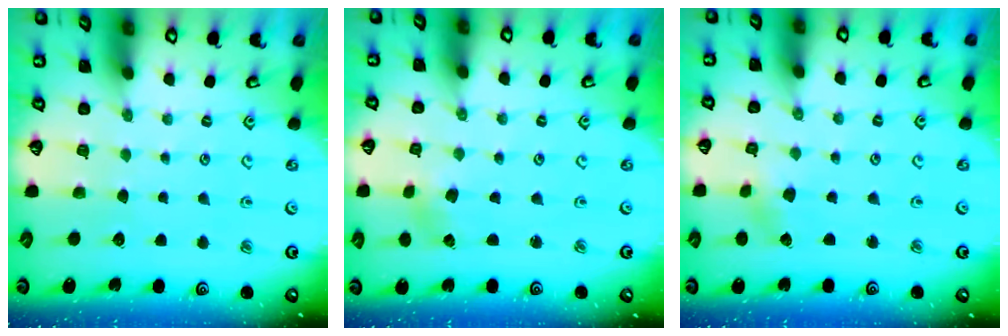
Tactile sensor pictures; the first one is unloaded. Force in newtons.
{"total": 2.8, "press": 2.8, "slide": 0.3}
{"total": 2.0, "press": 1.9, "slide": 0.6}